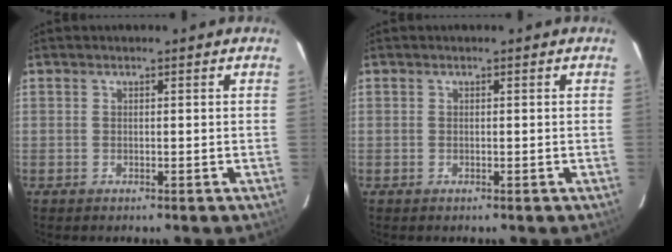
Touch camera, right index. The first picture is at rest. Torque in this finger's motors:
{"motor_torque": [-0.03, -0.04, 0.02, -0.01]}